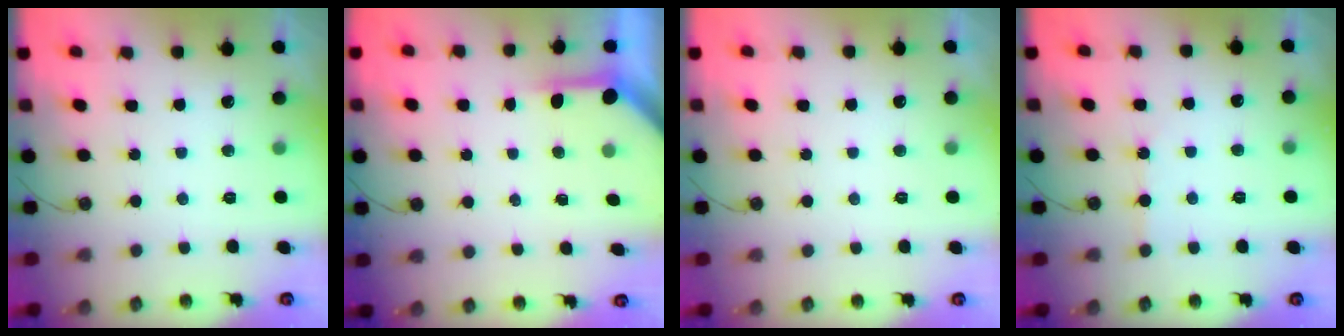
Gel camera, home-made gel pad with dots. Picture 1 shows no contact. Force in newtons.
{"total": 3.9, "press": 3.8, "slide": 0.4}
{"total": 0.0}
{"total": 2.8, "press": 2.8, "slide": 0.4}